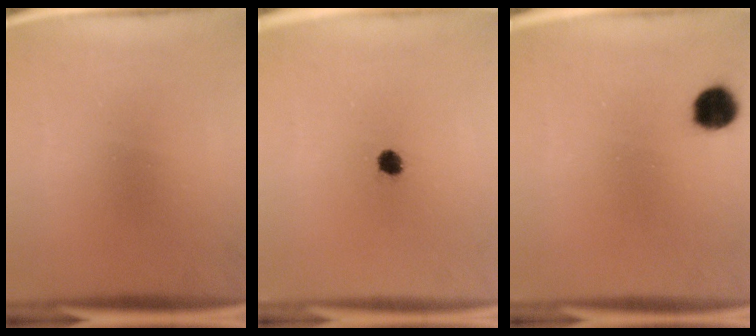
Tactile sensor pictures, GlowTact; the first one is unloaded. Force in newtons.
{"total": 2.4}
{"total": 5.5}